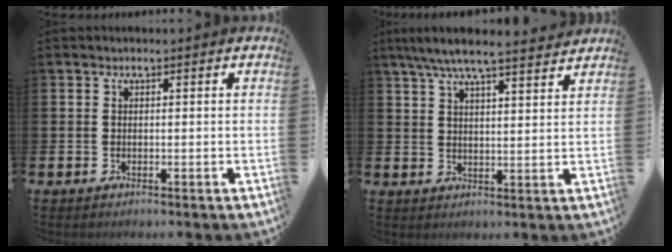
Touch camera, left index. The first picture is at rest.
{"total": 6.8, "force": [6.3, 0.4, 2.7], "torque": [-0.067, -0.024, 0.112]}